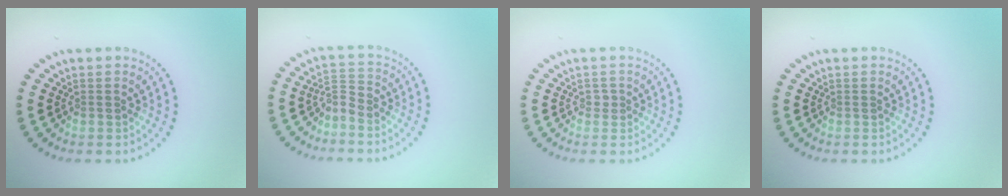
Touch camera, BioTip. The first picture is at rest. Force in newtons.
{"total": 2.1, "press": 1.4, "slide": 1.6}
{"total": 0.7, "press": 0.6, "slide": 0.4}
{"total": 0.0}